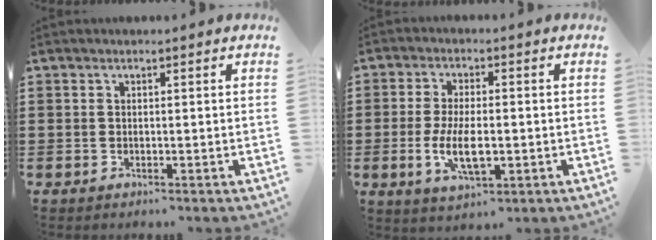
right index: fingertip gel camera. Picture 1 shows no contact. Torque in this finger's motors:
{"motor_torque": [2.14, 0.00, 0.89, 0.21]}